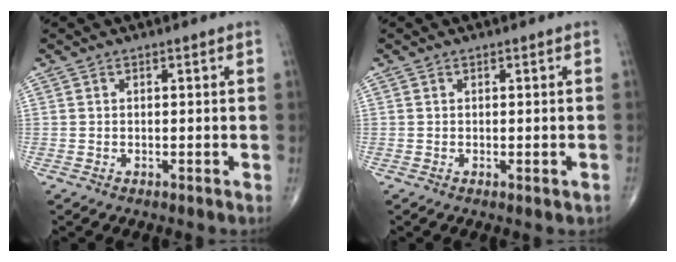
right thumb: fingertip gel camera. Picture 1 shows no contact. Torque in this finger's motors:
{"motor_torque": [-0.09, 0.08, -0.10, -0.05, -0.03]}